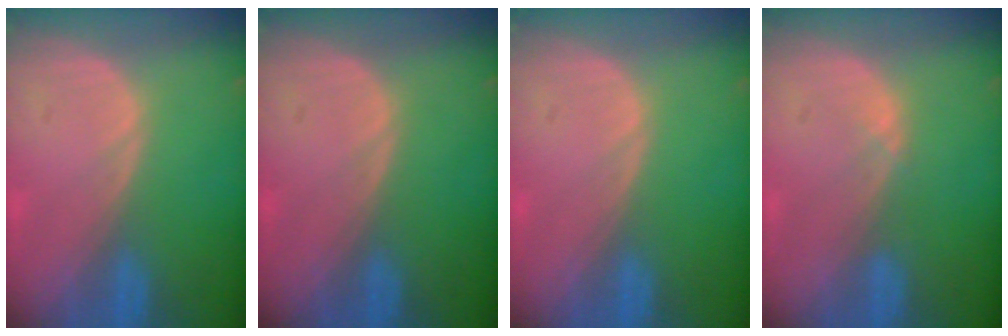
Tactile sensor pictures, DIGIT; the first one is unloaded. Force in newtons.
{"total": 0.0}
{"total": 0.0}
{"total": 0.7, "press": 0.6, "slide": 0.4}